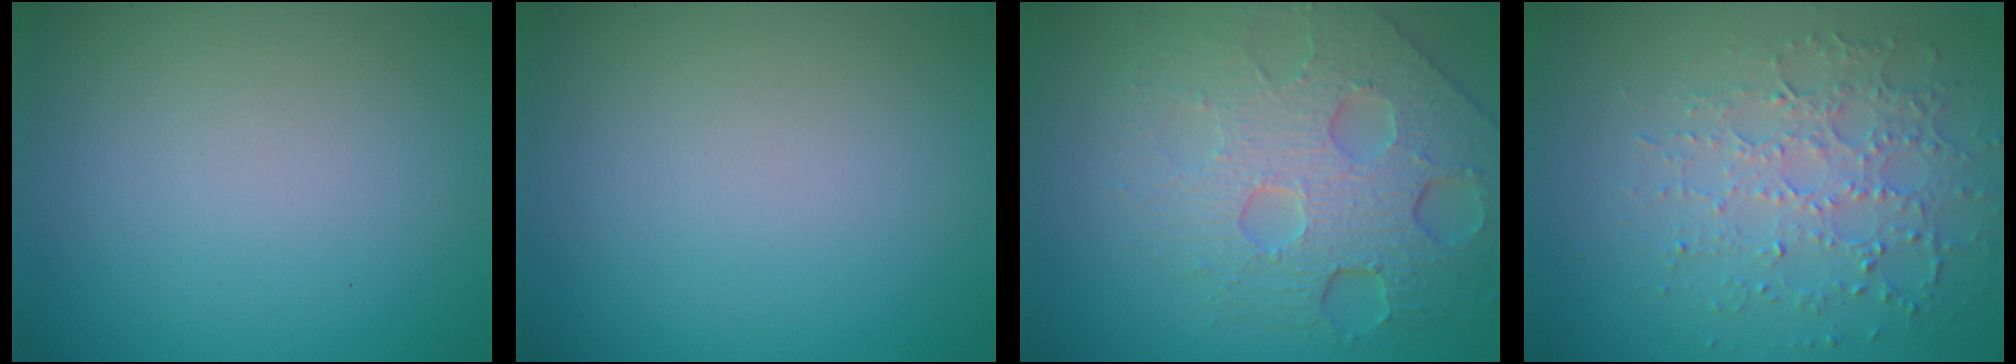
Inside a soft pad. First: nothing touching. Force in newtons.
{"total": 0.0}
{"total": 7.9, "press": 5.5, "slide": 5.7}
{"total": 3.8, "press": 3.4, "slide": 1.7}